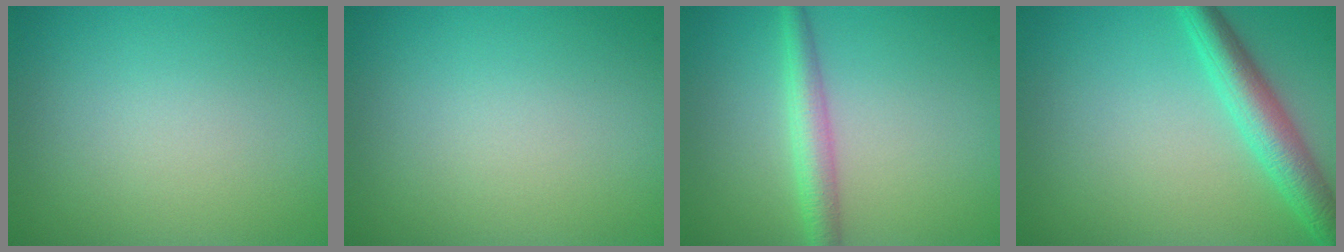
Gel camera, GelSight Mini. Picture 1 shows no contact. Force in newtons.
{"total": 0.0}
{"total": 2.7, "press": 2.7, "slide": 0.1}
{"total": 4.3, "press": 4.3, "slide": 0.0}